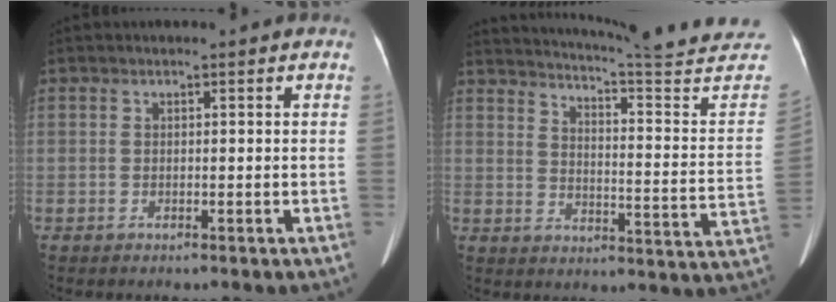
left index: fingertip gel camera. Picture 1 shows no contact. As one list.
[{"total": 25.6, "force": [24.0, -1.0, 8.8], "torque": [-0.140, -0.117, 0.289]}]